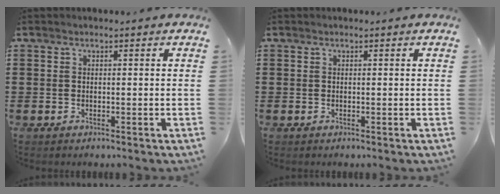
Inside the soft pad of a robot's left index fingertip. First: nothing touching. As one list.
[{"total": 0.0}]